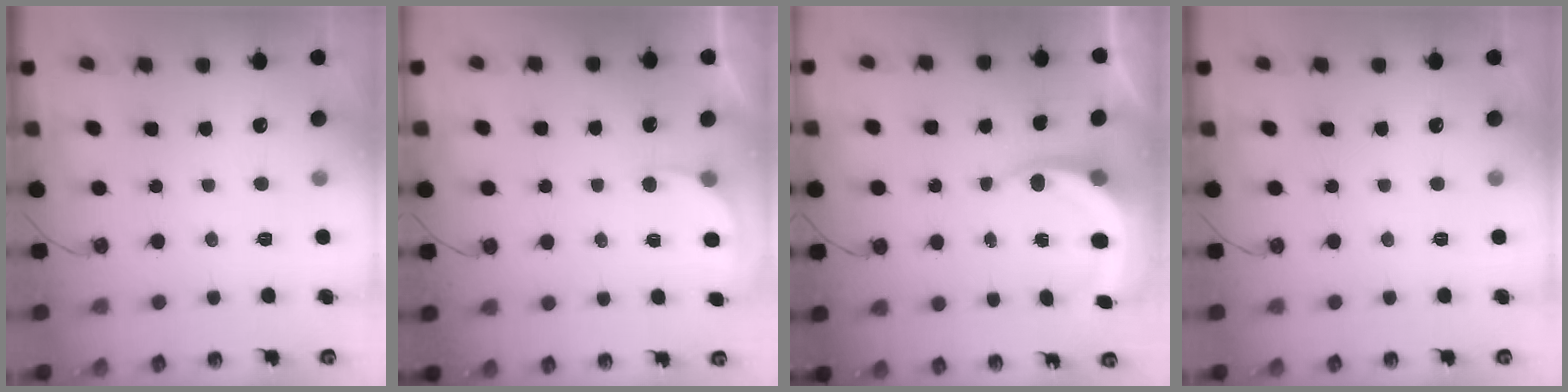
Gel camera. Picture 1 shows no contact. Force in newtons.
{"total": 2.4, "press": 2.4, "slide": 0.2}
{"total": 5.3, "press": 5.3, "slide": 0.5}
{"total": 0.0}